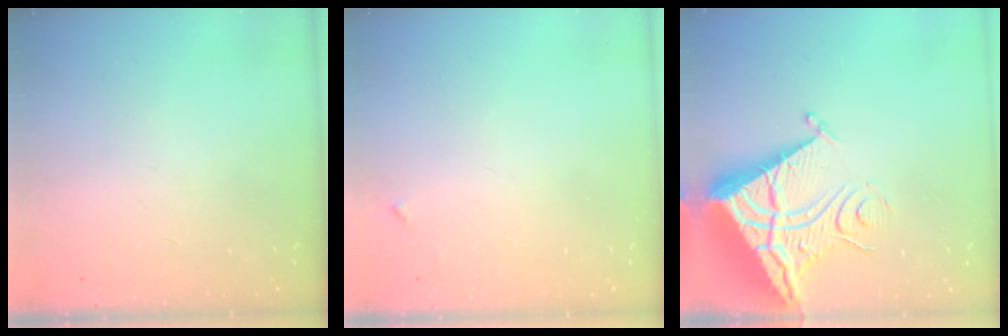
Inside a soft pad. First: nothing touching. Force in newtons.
{"total": 3.3, "press": 3.3, "slide": 0.4}
{"total": 12.2, "press": 12.1, "slide": 1.3}